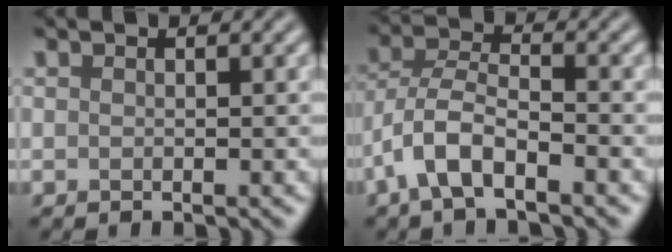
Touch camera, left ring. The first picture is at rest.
{"total": 5.2, "force": [-2.8, 2.0, 4.0], "torque": [-0.081, 0.006, -0.062]}